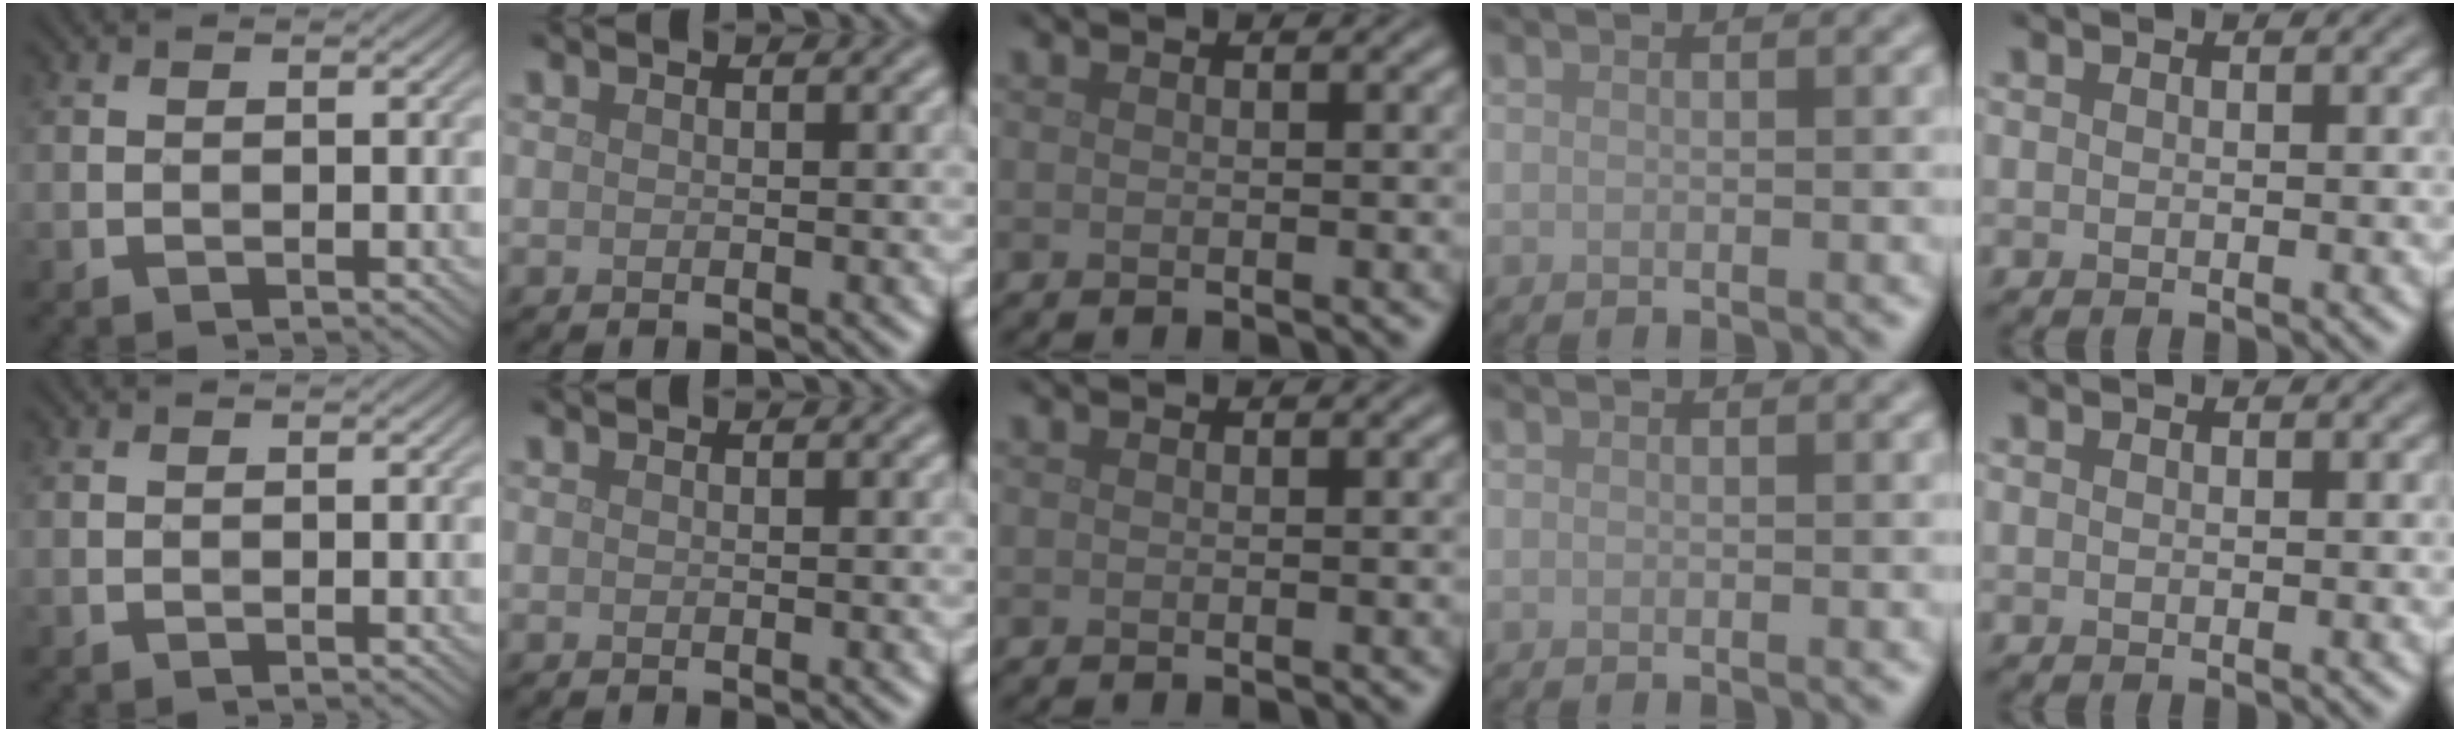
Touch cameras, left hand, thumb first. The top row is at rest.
{}